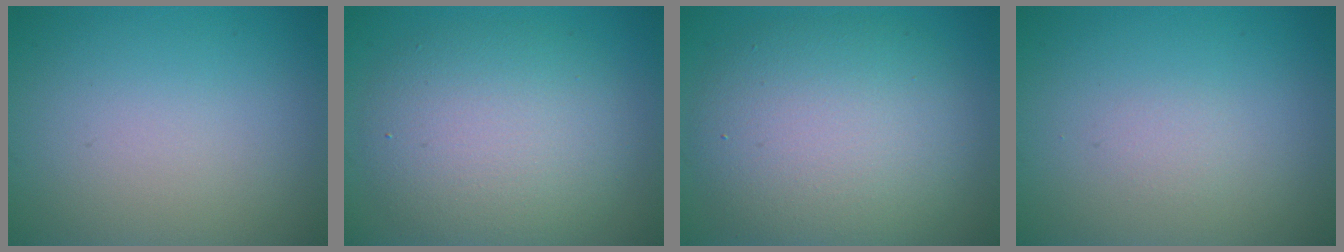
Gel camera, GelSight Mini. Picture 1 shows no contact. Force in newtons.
{"total": 6.6, "press": 6.5, "slide": 0.7}
{"total": 8.6, "press": 8.6, "slide": 0.3}
{"total": 0.6, "press": 0.6, "slide": 0.1}